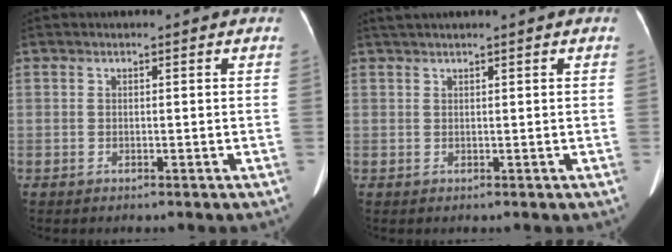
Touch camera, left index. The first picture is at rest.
{"total": 1.7, "force": [1.2, -0.3, 1.1], "torque": [-0.025, 0.021, 0.030]}